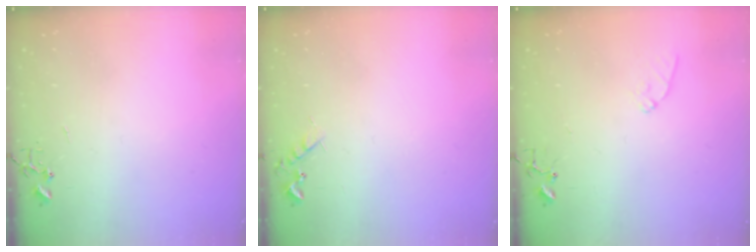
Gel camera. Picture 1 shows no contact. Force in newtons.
{"total": 6.1, "press": 6.0, "slide": 0.9}
{"total": 6.4, "press": 6.4, "slide": 0.6}